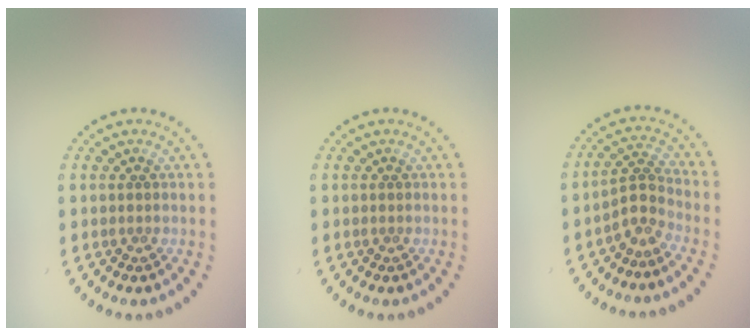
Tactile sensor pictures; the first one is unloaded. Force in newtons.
{"total": 0.0}
{"total": 2.4, "press": 1.7, "slide": 1.8}